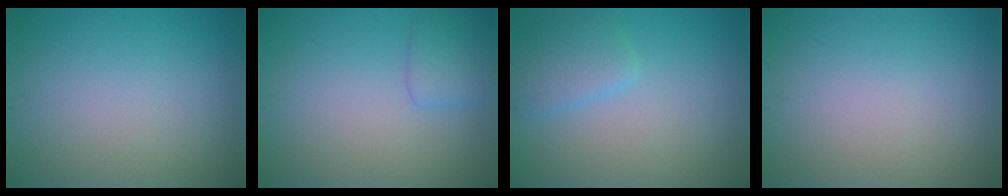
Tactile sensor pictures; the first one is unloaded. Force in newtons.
{"total": 2.0, "press": 1.9, "slide": 0.1}
{"total": 2.6, "press": 2.6, "slide": 0.2}
{"total": 0.0}